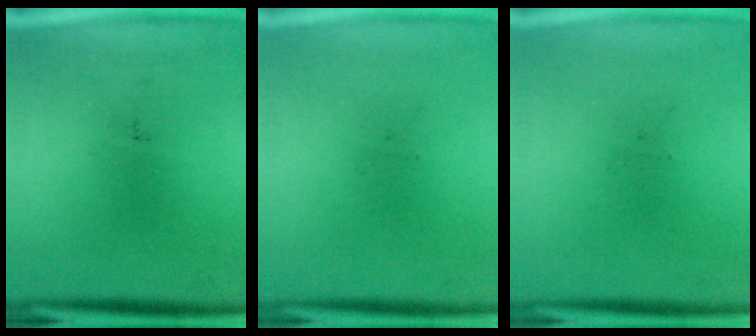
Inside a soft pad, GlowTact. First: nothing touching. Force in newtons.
{"total": 0.0}
{"total": 0.0}